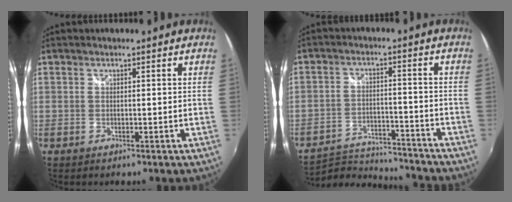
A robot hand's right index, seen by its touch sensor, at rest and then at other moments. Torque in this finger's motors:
{"motor_torque": [-0.11, -0.08, 0.07, 0.00]}